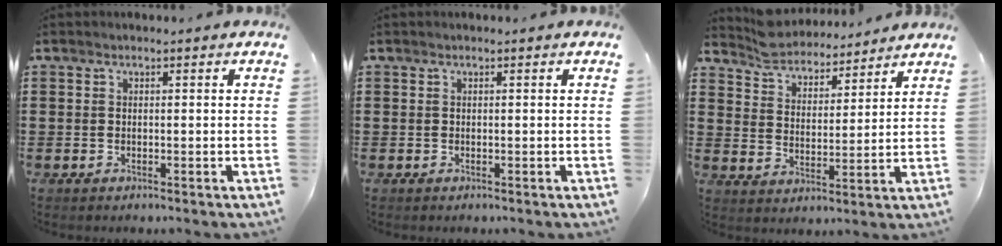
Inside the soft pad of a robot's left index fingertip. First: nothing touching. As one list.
[{"total": 0.0}, {"total": 5.7, "force": [5.6, 1.3, 0.2], "torque": [-0.034, -0.026, 0.098]}]